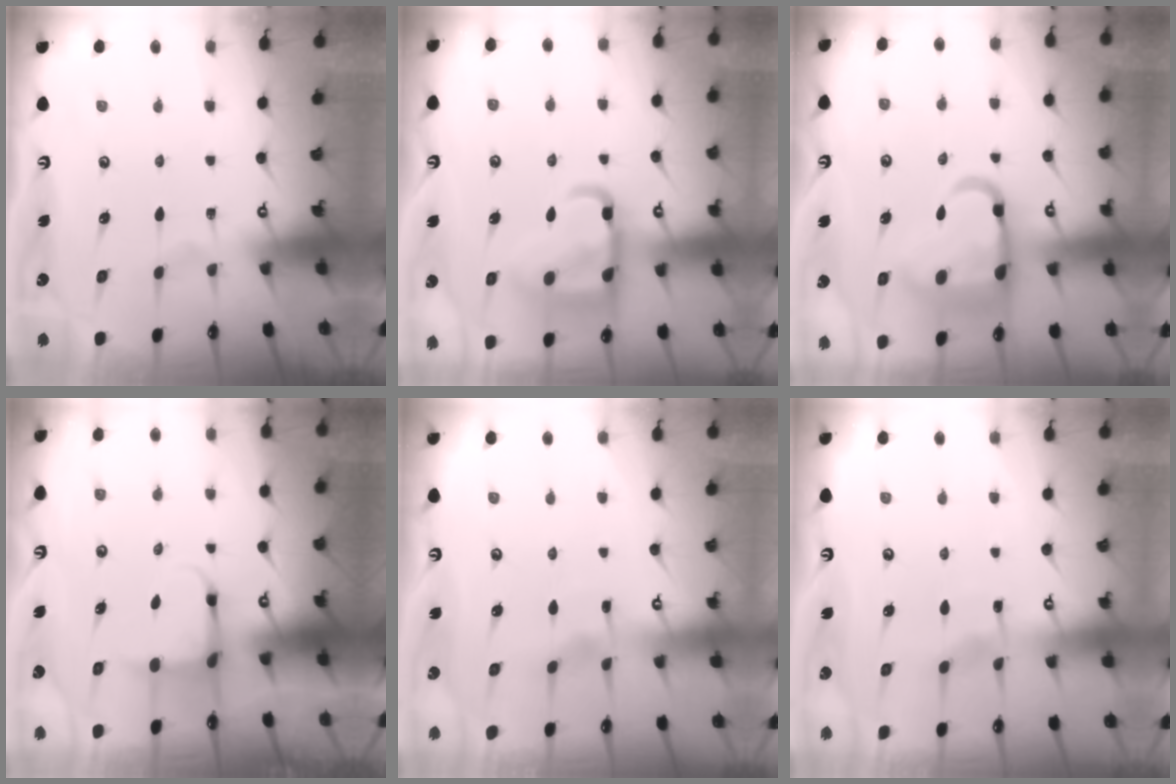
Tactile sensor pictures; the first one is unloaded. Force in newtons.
{"total": 18.0, "press": 17.9, "slide": 1.7}
{"total": 16.1, "press": 16.0, "slide": 1.9}
{"total": 3.9, "press": 3.7, "slide": 1.2}
{"total": 3.0, "press": 2.9, "slide": 0.4}
{"total": 2.8, "press": 2.7, "slide": 0.5}